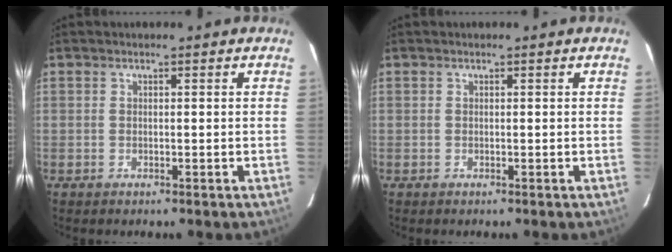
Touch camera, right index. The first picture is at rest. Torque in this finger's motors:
{"motor_torque": [0.00, 0.00, 0.00, 0.01]}